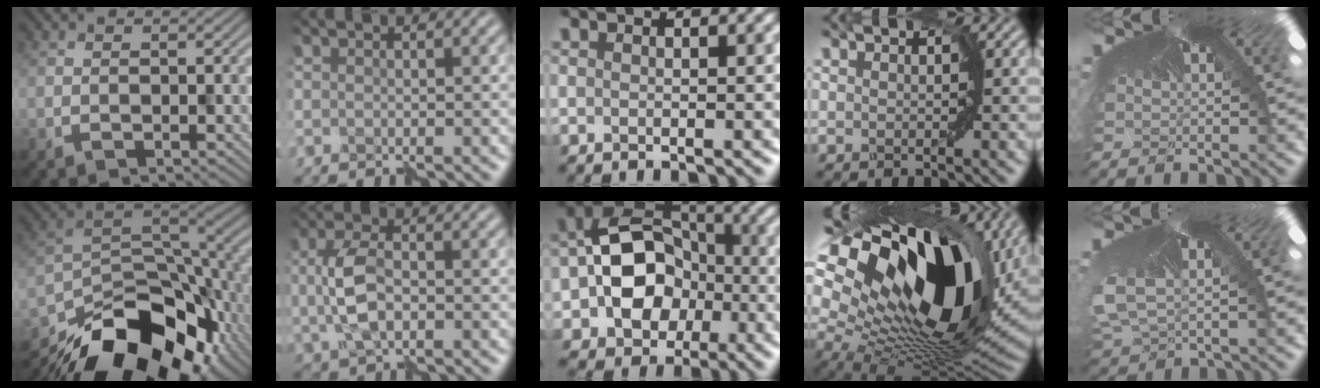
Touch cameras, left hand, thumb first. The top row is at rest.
{"thumb": {"total": 16.4, "force": [-10.5, 7.8, 9.9], "torque": [-0.187, -0.038, -0.164]}, "index": {"total": 4.3, "force": [0.1, 2.3, 3.6], "torque": [-0.082, 0.003, -0.001]}, "middle": {"total": 7.9, "force": [-2.4, 6.1, 4.4], "torque": [-0.085, 0.003, -0.034]}, "ring": {"total": 18.4, "force": [7.7, 10.0, 13.4], "torque": [-0.220, 0.012, 0.146]}, "little": {"total": 3.0, "force": [-2.7, 0.3, -1.3], "torque": [-0.034, -0.046, -0.007]}}